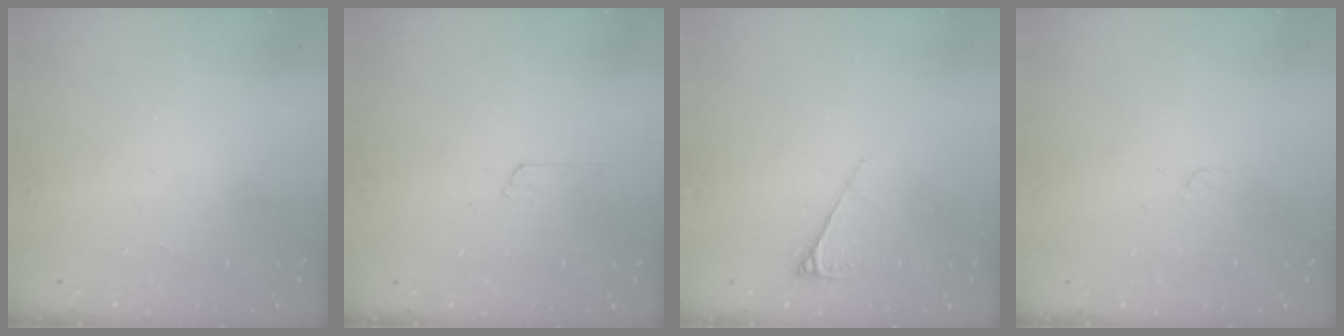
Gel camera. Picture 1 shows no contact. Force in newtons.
{"total": 2.9, "press": 2.9, "slide": 0.3}
{"total": 6.6, "press": 6.6, "slide": 0.4}
{"total": 3.3, "press": 3.3, "slide": 0.4}